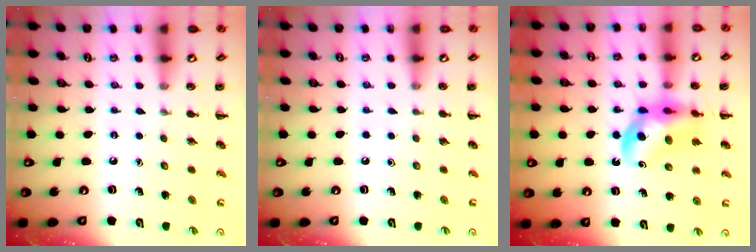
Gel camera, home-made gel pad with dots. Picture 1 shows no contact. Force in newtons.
{"total": 0.0}
{"total": 12.1, "press": 11.6, "slide": 3.4}